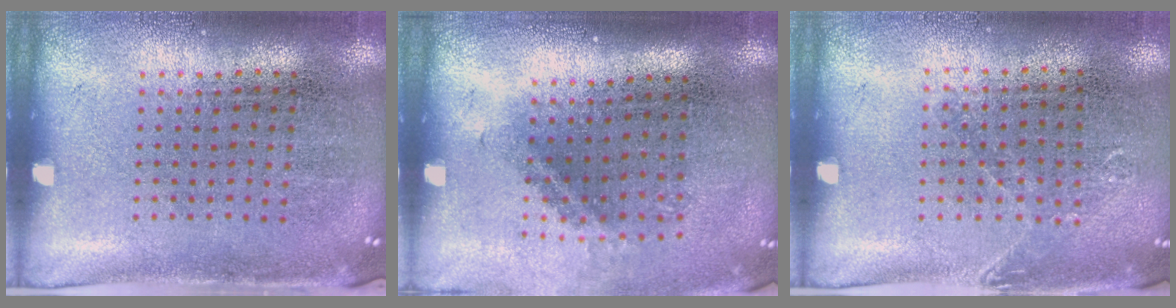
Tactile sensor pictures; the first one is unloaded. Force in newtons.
{"total": 1.4, "press": 1.0, "slide": 1.1}
{"total": 0.8, "press": 0.8, "slide": 0.1}